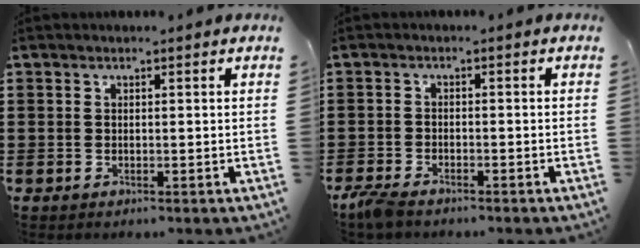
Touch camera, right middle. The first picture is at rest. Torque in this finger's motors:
{"motor_torque": [0.28, 0.16, 0.09, 0.07]}